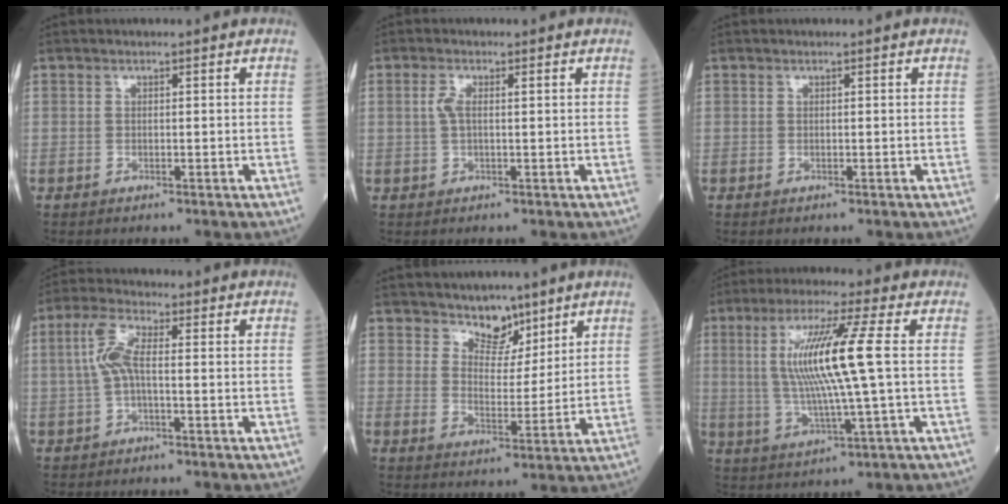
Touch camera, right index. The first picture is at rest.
{"total": 2.1, "force": [0.4, 0.7, 2.0], "torque": [-0.050, 0.009, 0.009]}
{"total": 0.0}
{"total": 5.0, "force": [0.0, 1.1, 4.9], "torque": [-0.111, 0.013, -0.003]}
{"total": 5.3, "force": [4.3, 2.6, 1.5], "torque": [-0.015, -0.008, 0.076]}
{"total": 11.8, "force": [1.6, -0.7, 11.7], "torque": [-0.233, 0.001, 0.029]}